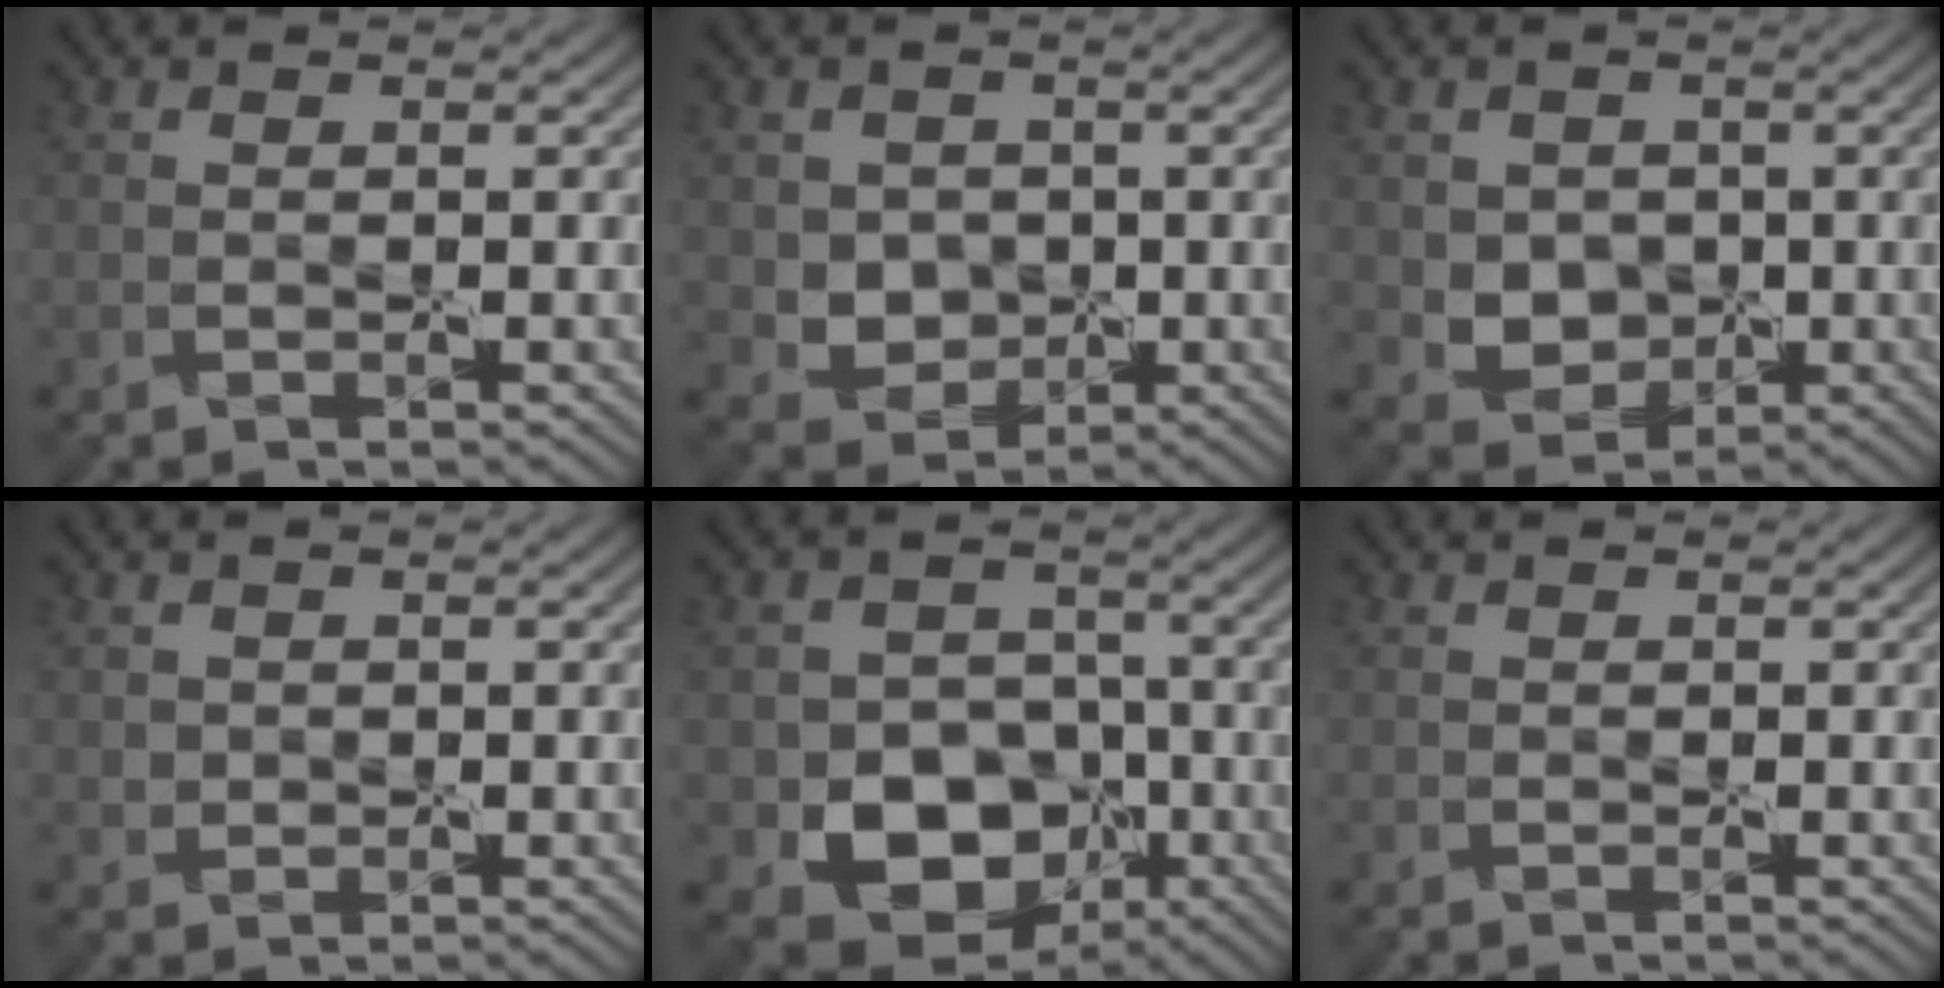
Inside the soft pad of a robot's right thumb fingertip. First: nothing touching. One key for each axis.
{"total": 3.1, "fx": 0.4, "fy": 3.1, "fz": 0.3, "tx": -0.012, "ty": -0.004, "tz": -0.001}
{"total": 3.3, "fx": 0.4, "fy": 3.2, "fz": 0.7, "tx": -0.018, "ty": -0.005, "tz": 0.001}
{"total": 1.2, "fx": 0.3, "fy": 1.1, "fz": 0.1, "tx": 0.008, "ty": 0.000, "tz": 0.004}
{"total": 9.6, "fx": -4.0, "fy": 7.6, "fz": 4.4, "tx": -0.061, "ty": -0.019, "tz": -0.087}
{"total": 0.0}